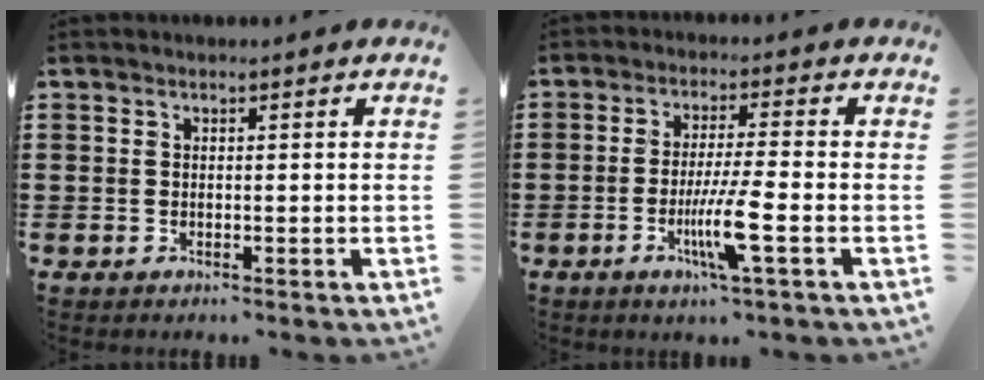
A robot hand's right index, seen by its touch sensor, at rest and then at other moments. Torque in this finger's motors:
{"motor_torque": [2.14, 0.00, 0.60, 0.13]}